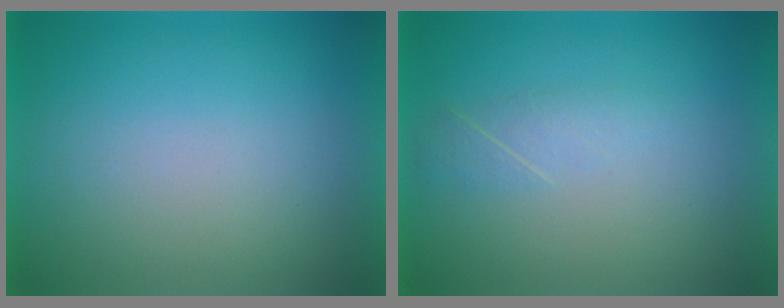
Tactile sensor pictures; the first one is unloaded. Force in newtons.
{"total": 2.1}